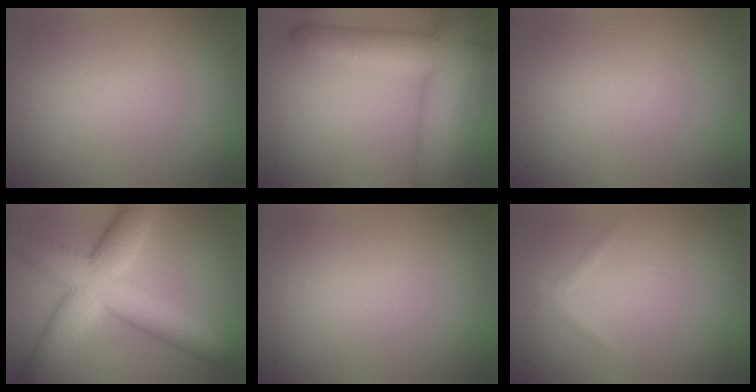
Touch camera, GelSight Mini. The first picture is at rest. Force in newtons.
{"total": 7.5, "press": 7.5, "slide": 0.5}
{"total": 0.0}
{"total": 10.3, "press": 10.3, "slide": 0.3}
{"total": 0.0}
{"total": 0.7, "press": 0.7, "slide": 0.0}